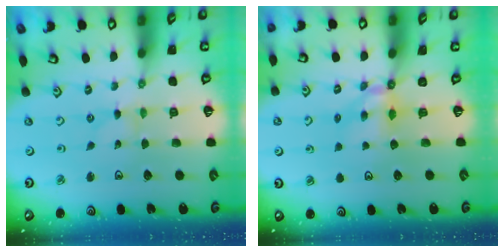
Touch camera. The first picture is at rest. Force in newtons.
{"total": 6.7, "press": 6.7, "slide": 0.3}